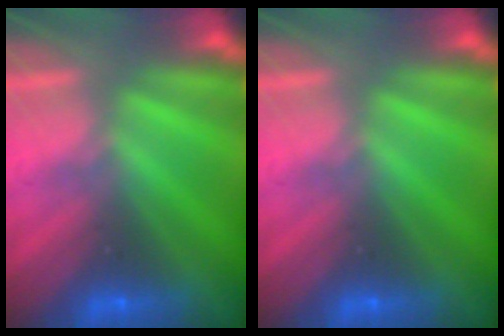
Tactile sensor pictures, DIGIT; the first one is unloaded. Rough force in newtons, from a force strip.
{"total": 0.0}